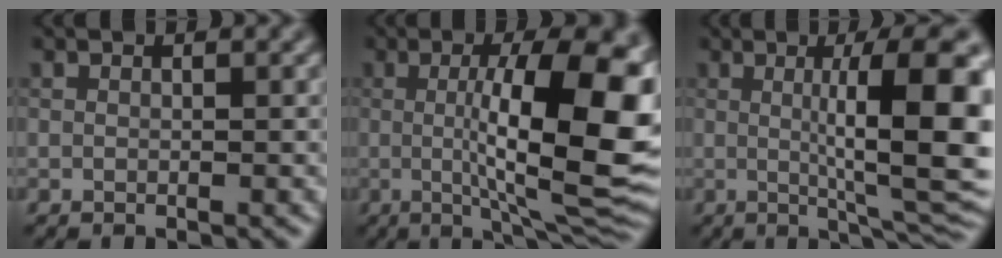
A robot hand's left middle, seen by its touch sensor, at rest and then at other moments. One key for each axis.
{"total": 14.2, "fx": 0.4, "fy": 3.9, "fz": 13.6, "tx": -0.191, "ty": -0.006, "tz": 0.007}
{"total": 10.8, "fx": 0.9, "fy": 2.6, "fz": 10.5, "tx": -0.129, "ty": -0.001, "tz": 0.018}